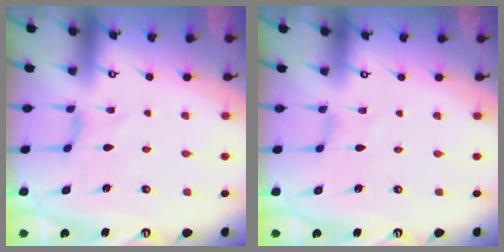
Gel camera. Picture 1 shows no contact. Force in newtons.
{"total": 0.0}